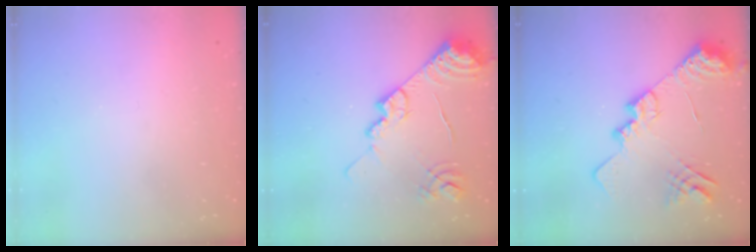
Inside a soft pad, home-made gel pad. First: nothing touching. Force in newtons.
{"total": 15.2, "press": 15.1, "slide": 1.3}
{"total": 18.1, "press": 18.1, "slide": 1.6}